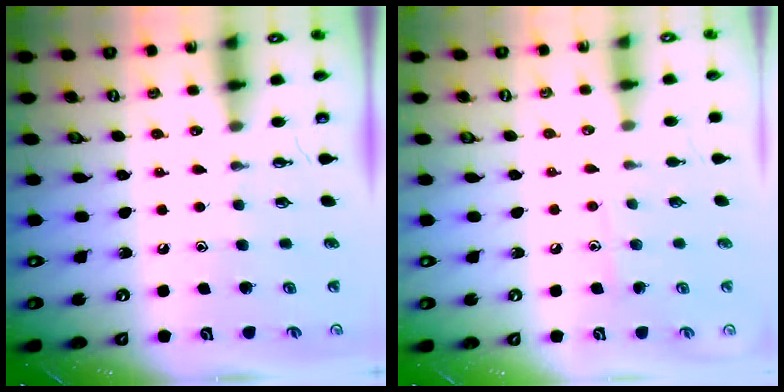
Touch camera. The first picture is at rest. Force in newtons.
{"total": 6.0, "press": 6.0, "slide": 0.6}